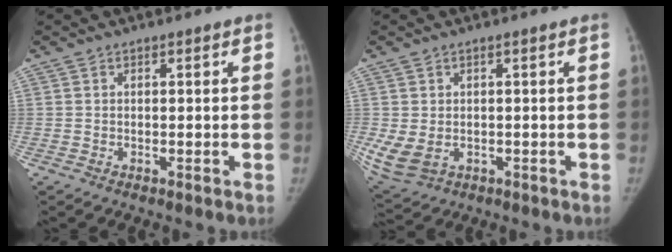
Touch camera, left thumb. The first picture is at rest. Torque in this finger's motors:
{"motor_torque": [-1.13, 1.79, 1.51, 0.64, 0.26]}